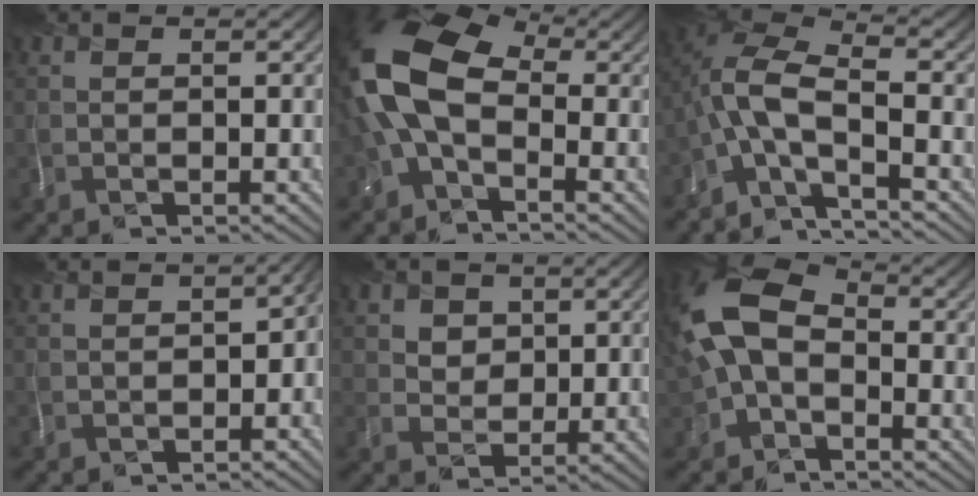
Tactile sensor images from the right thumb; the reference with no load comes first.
{"total": 12.0, "force": [-0.2, 7.0, 9.8], "torque": [-0.225, 0.009, -0.023]}
{"total": 8.7, "force": [-3.5, 3.3, 7.3], "torque": [-0.145, 0.002, -0.082]}
{"total": 2.7, "force": [-0.9, 1.6, 2.0], "torque": [-0.025, -0.009, -0.008]}
{"total": 3.4, "force": [1.7, 2.9, 0.6], "torque": [-0.025, -0.018, 0.038]}
{"total": 10.0, "force": [-0.3, 6.6, 7.6], "torque": [-0.191, 0.010, -0.019]}